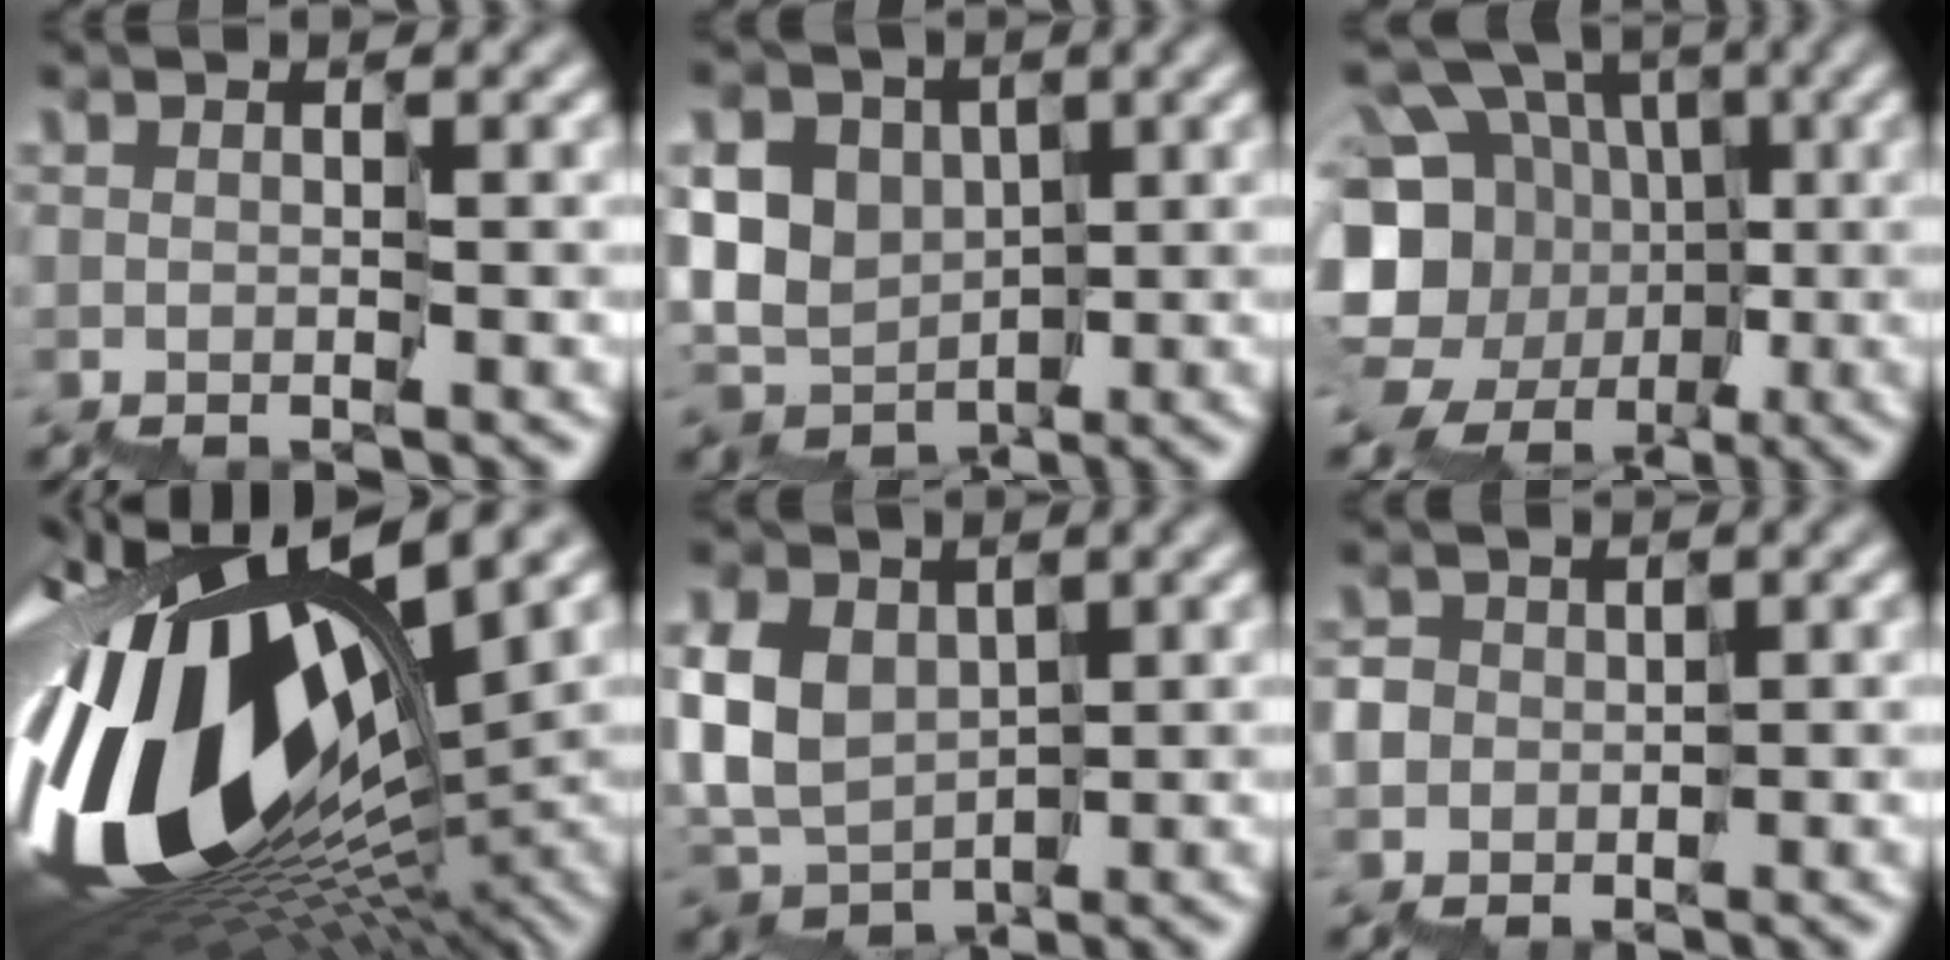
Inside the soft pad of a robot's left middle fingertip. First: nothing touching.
{"total": 6.6, "force": [0.7, 5.7, 3.4], "torque": [-0.041, 0.018, -0.008]}
{"total": 12.2, "force": [-2.0, 10.1, 6.5], "torque": [-0.123, -0.011, -0.035]}
{"total": 17.8, "force": [-0.3, 8.8, 15.5], "torque": [-0.335, -0.038, 0.014]}
{"total": 5.1, "force": [0.9, 4.1, 2.8], "torque": [-0.068, 0.018, 0.003]}
{"total": 3.9, "force": [-1.7, 3.5, 0.3], "torque": [0.002, 0.018, -0.051]}